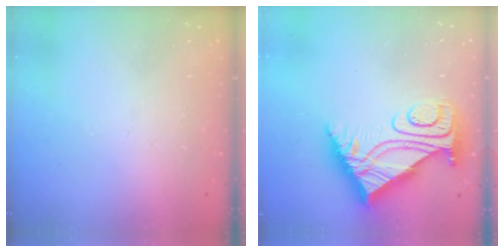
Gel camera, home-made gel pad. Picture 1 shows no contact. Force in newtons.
{"total": 8.9, "press": 8.8, "slide": 0.9}